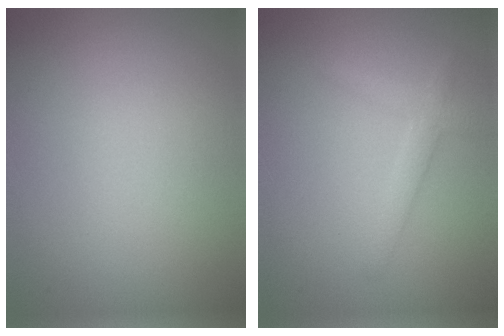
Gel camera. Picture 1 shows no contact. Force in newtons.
{"total": 1.9, "press": 1.9, "slide": 0.1}